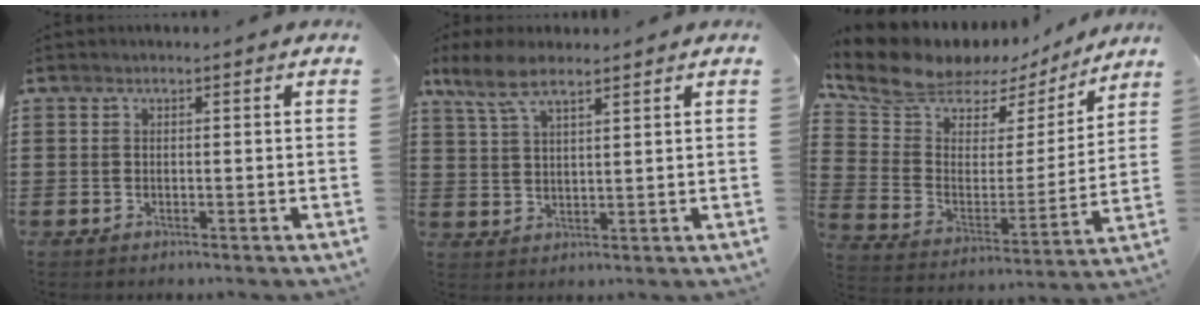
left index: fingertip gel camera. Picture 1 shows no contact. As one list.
[{"total": 6.3, "force": [4.6, 2.0, 3.9], "torque": [-0.088, 0.001, 0.084]}, {"total": 8.6, "force": [7.1, 4.2, 2.4], "torque": [-0.092, -0.040, 0.125]}]